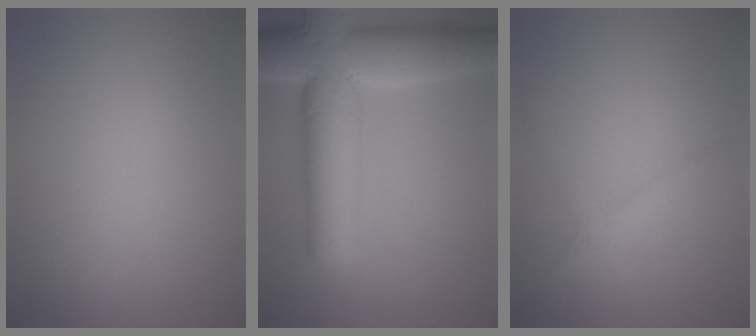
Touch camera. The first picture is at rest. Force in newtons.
{"total": 11.8, "press": 11.8, "slide": 0.4}
{"total": 1.9, "press": 1.9, "slide": 0.2}